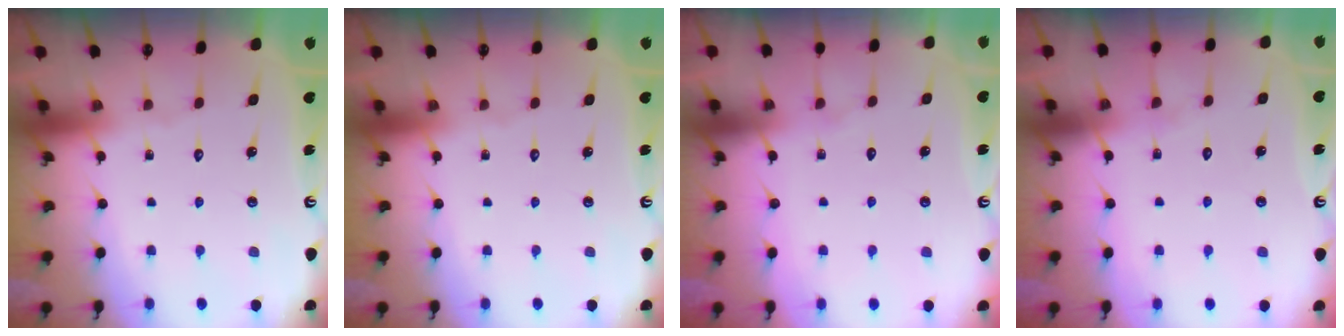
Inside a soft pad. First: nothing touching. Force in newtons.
{"total": 0.0}
{"total": 3.5, "press": 3.5, "slide": 0.4}
{"total": 5.3, "press": 5.2, "slide": 0.8}